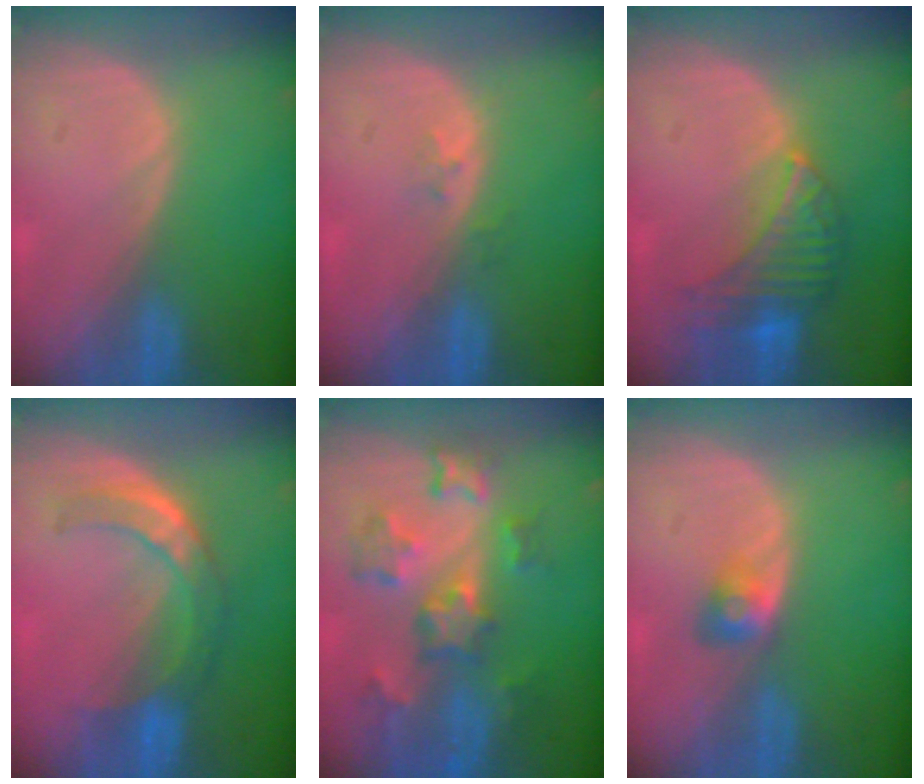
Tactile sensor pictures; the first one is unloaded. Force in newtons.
{"total": 1.6, "press": 1.2, "slide": 1.0}
{"total": 7.7, "press": 7.1, "slide": 3.0}
{"total": 7.7, "press": 6.5, "slide": 4.2}
{"total": 8.8, "press": 7.8, "slide": 4.2}
{"total": 2.9, "press": 2.4, "slide": 1.5}